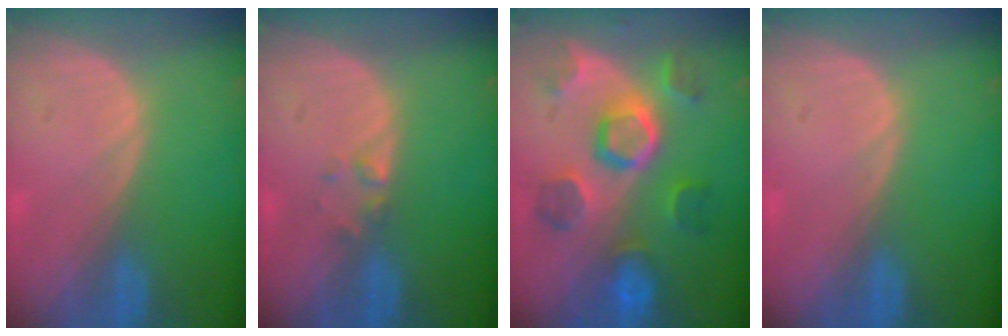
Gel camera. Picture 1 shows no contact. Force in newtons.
{"total": 1.4, "press": 1.3, "slide": 0.2}
{"total": 9.3, "press": 9.1, "slide": 1.9}
{"total": 0.0}